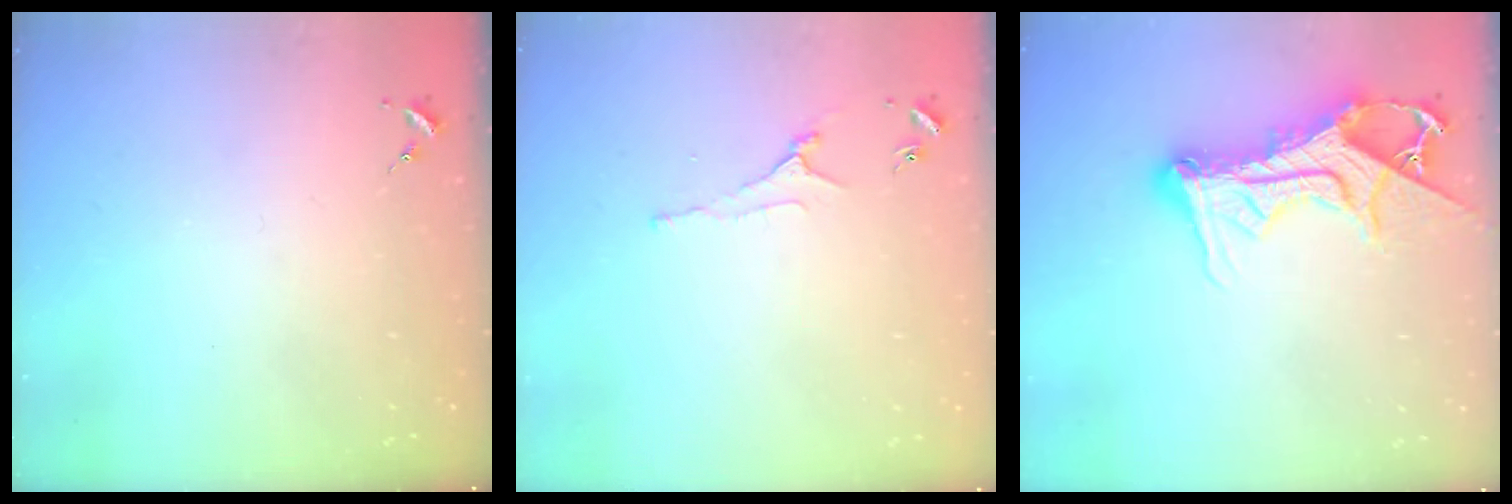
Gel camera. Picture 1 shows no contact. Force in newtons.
{"total": 3.6, "press": 3.5, "slide": 0.7}
{"total": 17.6, "press": 17.5, "slide": 1.6}